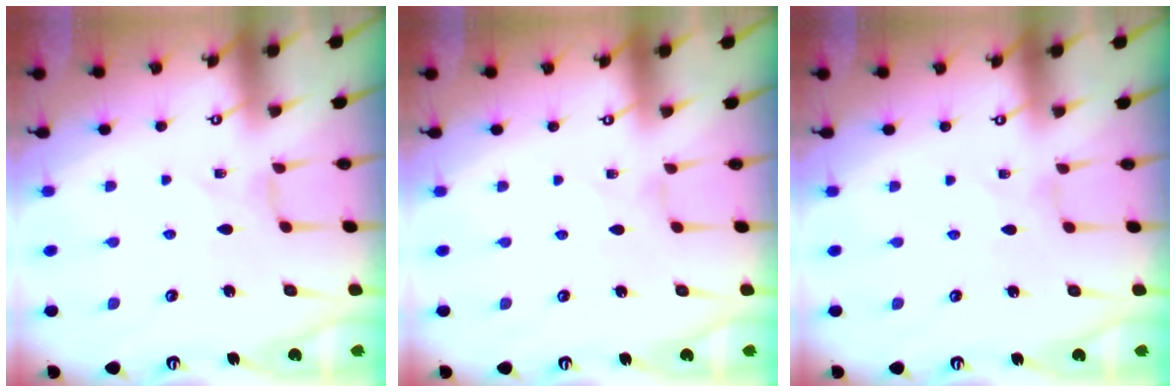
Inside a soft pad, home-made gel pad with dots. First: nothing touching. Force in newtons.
{"total": 0.0}
{"total": 0.0}